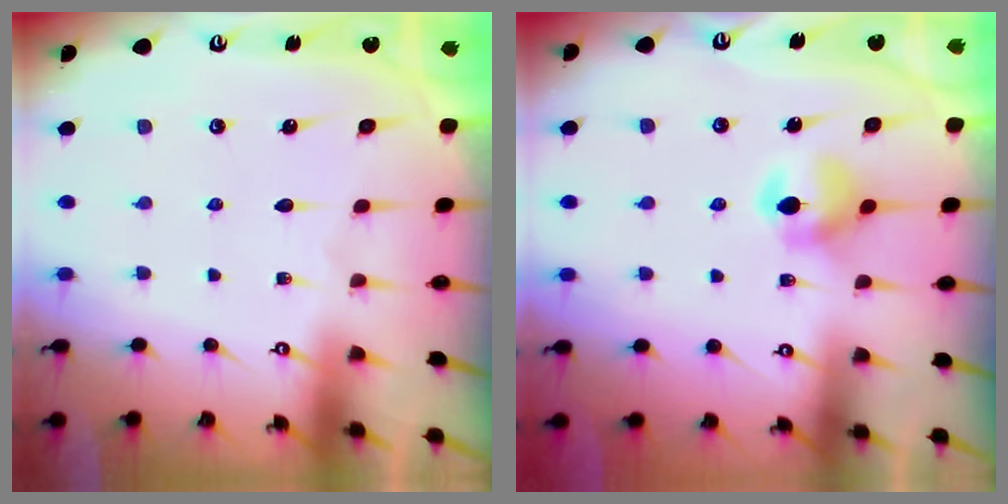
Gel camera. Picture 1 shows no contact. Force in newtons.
{"total": 6.8, "press": 6.8, "slide": 0.8}